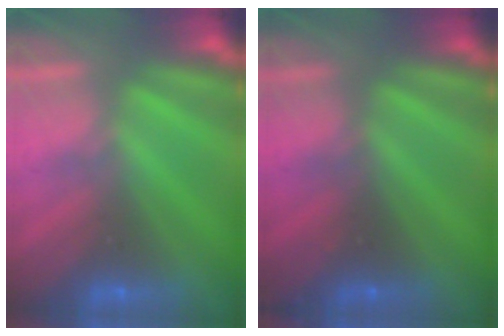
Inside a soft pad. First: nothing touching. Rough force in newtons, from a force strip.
{"total": 2.3}